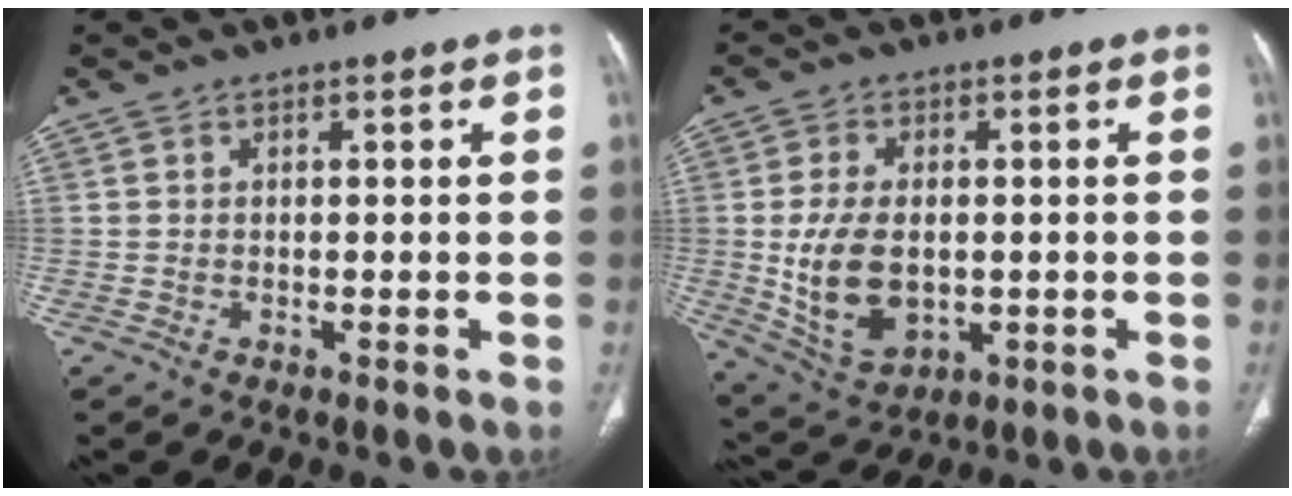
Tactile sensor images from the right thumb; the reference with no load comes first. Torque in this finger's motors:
{"motor_torque": [-0.90, 0.78, 0.75, 0.84, 0.10]}